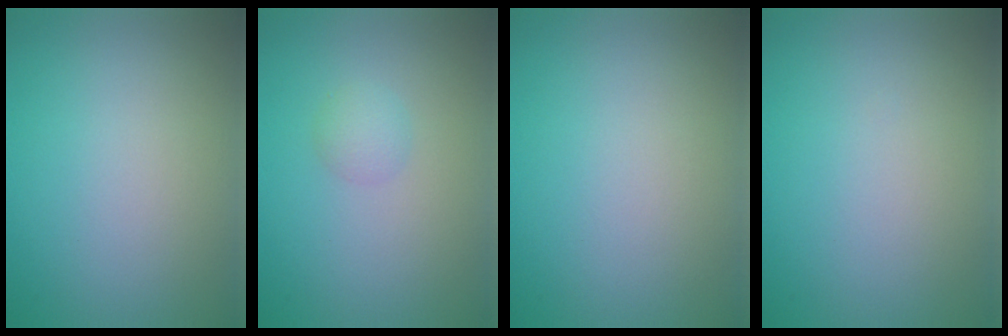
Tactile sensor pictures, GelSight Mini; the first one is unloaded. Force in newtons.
{"total": 1.5, "press": 1.5, "slide": 0.1}
{"total": 0.0}
{"total": 0.0}